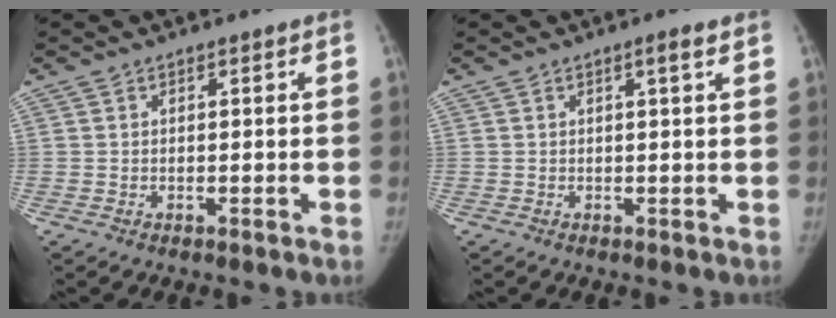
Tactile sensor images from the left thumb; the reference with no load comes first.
{"total": 1.6, "force": [0.8, -0.1, 1.4], "torque": [-0.024, -0.003, 0.012]}